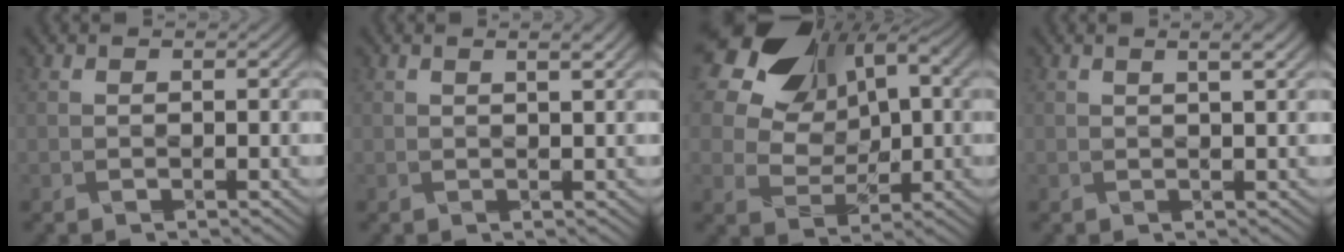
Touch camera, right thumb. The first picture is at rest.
{"total": 1.6, "force": [0.9, 0.3, 1.4], "torque": [-0.023, 0.003, 0.010]}
{"total": 18.5, "force": [8.3, 12.4, 10.8], "torque": [-0.257, 0.066, 0.157]}
{"total": 2.2, "force": [1.0, 0.4, 1.9], "torque": [-0.029, 0.006, 0.013]}